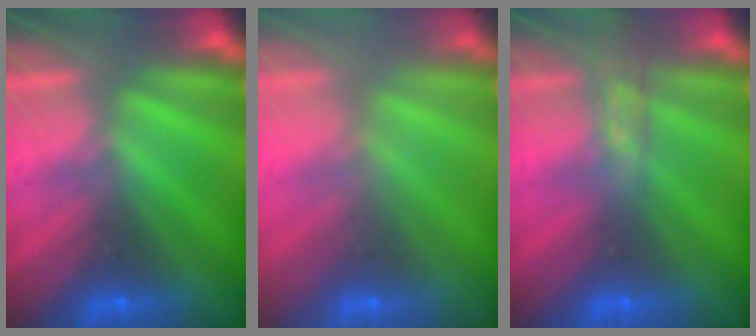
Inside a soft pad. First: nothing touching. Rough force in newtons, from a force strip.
{"total": 2.9}
{"total": 2.8}